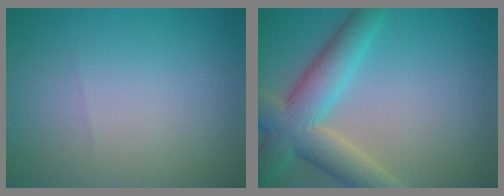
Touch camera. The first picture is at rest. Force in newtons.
{"total": 7.1, "press": 7.1, "slide": 0.6}